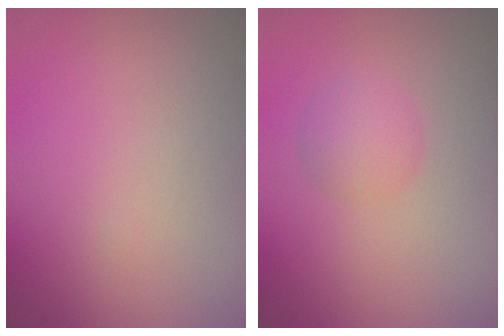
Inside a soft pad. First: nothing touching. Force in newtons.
{"total": 2.2, "press": 2.2, "slide": 0.1}